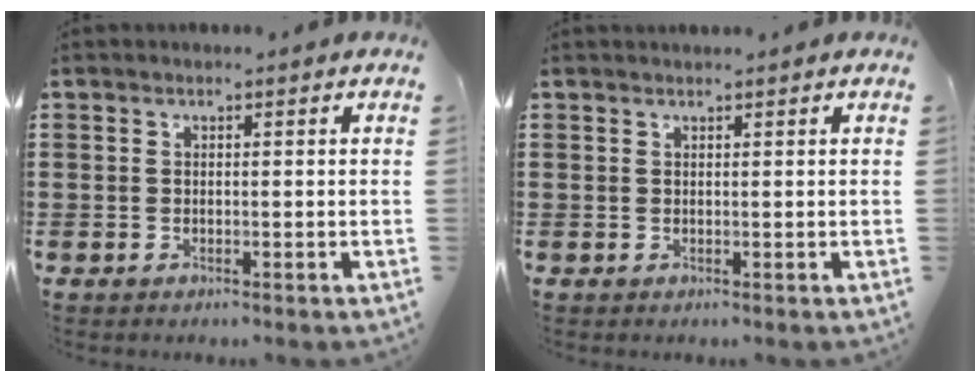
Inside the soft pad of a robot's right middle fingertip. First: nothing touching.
{"total": 0.6, "force": [0.6, 0.0, 0.0], "torque": [-0.002, 0.000, 0.011]}